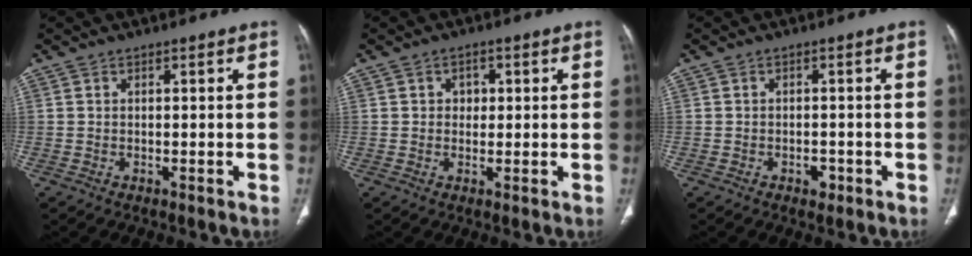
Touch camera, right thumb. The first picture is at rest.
{"total": 2.6, "force": [0.6, 2.1, 1.4], "torque": [-0.006, 0.002, 0.007]}
{"total": 2.0, "force": [-1.0, 1.3, 1.1], "torque": [-0.009, 0.004, -0.011]}